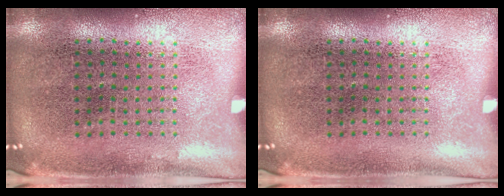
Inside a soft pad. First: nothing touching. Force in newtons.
{"total": 0.0}